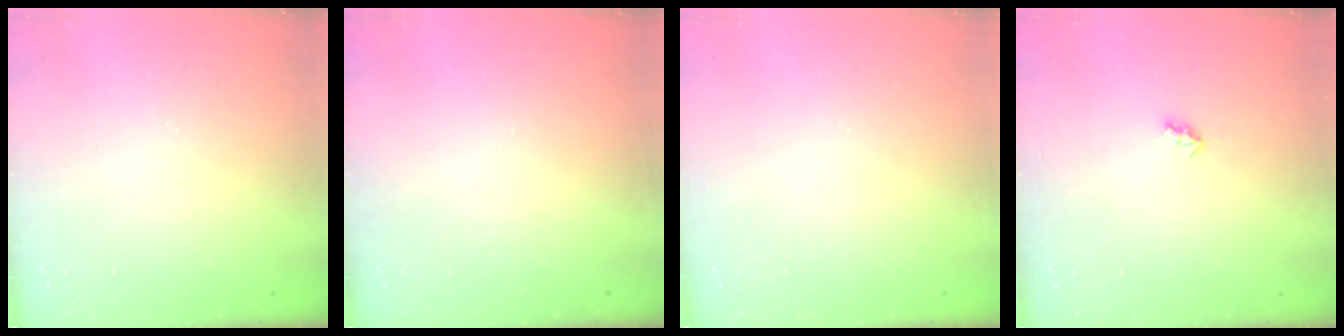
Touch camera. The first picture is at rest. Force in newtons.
{"total": 0.0}
{"total": 0.0}
{"total": 3.1, "press": 3.1, "slide": 0.2}